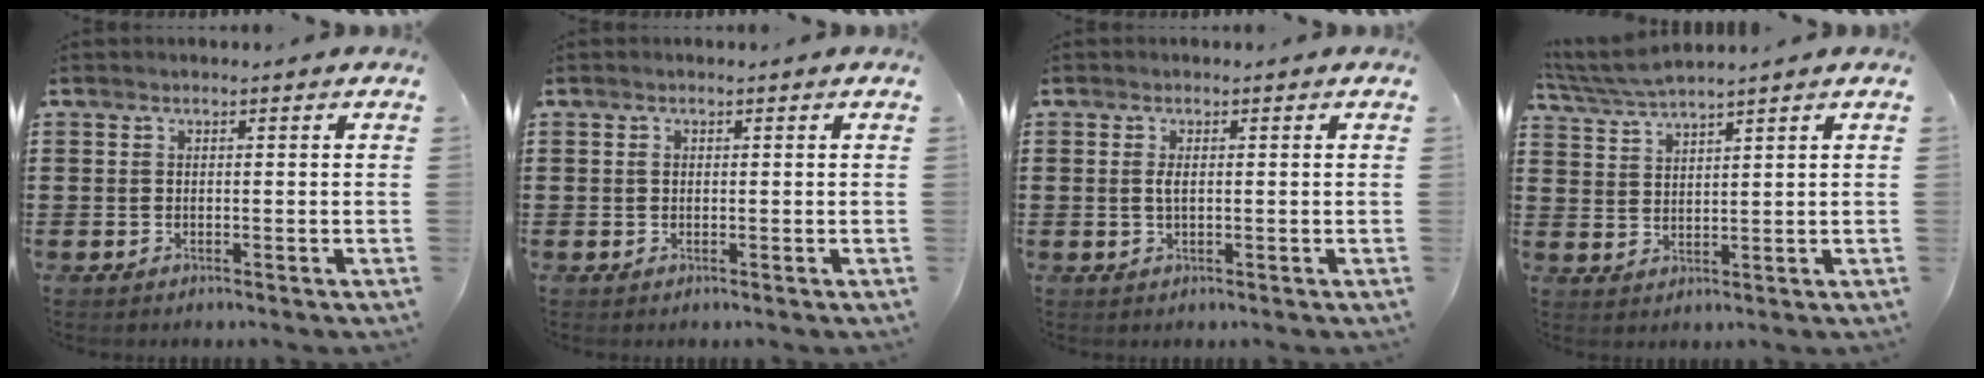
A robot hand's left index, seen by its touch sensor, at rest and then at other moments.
{"total": 0.8, "force": [0.2, 0.7, 0.5], "torque": [-0.013, 0.004, 0.003]}
{"total": 1.3, "force": [0.1, 0.5, 1.2], "torque": [-0.033, 0.001, -0.001]}
{"total": 3.6, "force": [3.4, -0.2, 1.2], "torque": [-0.033, -0.011, 0.062]}